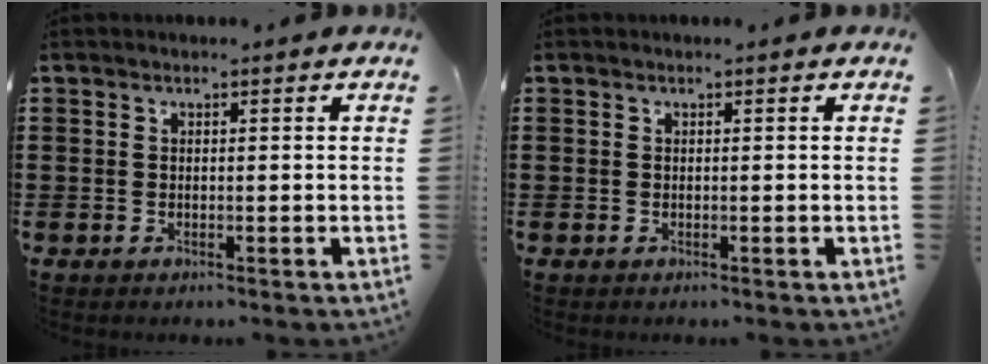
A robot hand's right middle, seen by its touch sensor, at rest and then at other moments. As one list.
[{"total": 0.0}]